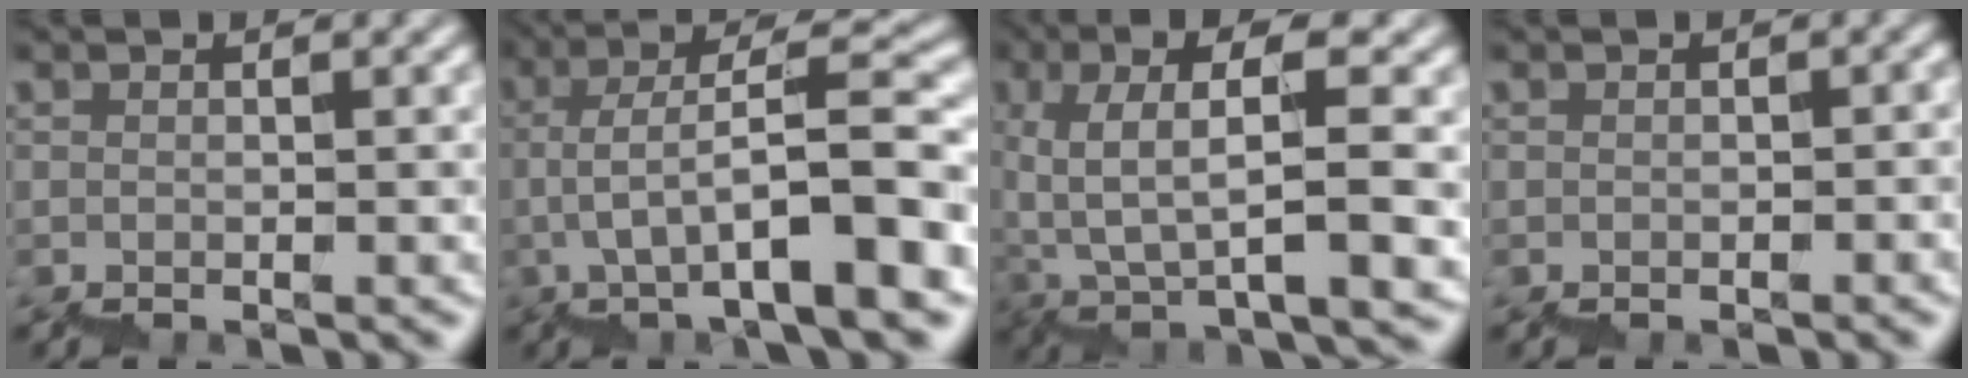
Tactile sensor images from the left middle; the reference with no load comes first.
{"total": 9.1, "force": [-1.9, 2.2, 8.7], "torque": [-0.145, 0.037, -0.022]}
{"total": 7.0, "force": [2.1, 1.8, 6.4], "torque": [-0.120, 0.022, 0.040]}
{"total": 0.7, "force": [-0.7, 0.1, 0.0], "torque": [-0.005, 0.008, -0.003]}